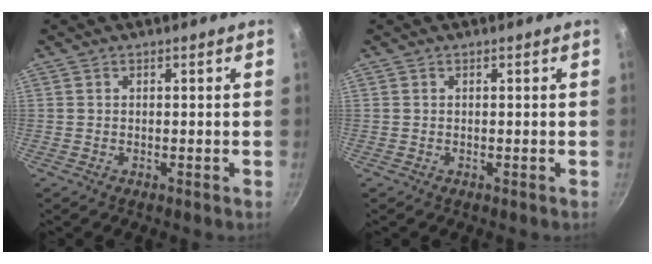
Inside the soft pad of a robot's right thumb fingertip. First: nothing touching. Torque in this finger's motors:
{"motor_torque": [-0.01, 0.00, 0.05, -0.02, 0.00]}